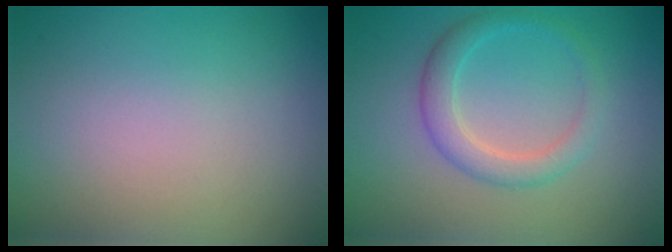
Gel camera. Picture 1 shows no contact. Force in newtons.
{"total": 2.8, "press": 2.8, "slide": 0.1}